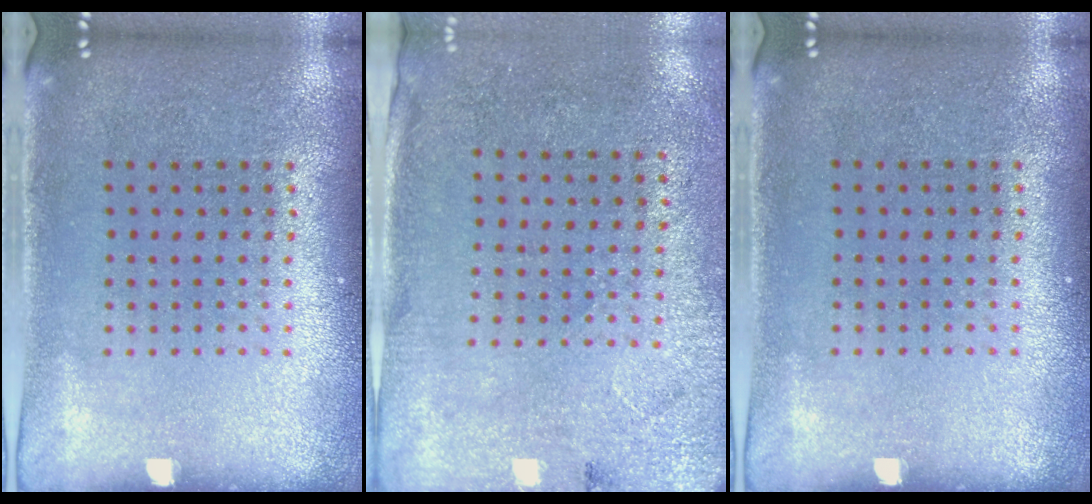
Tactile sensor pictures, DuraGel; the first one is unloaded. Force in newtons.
{"total": 2.7, "press": 2.2, "slide": 1.5}
{"total": 0.0}